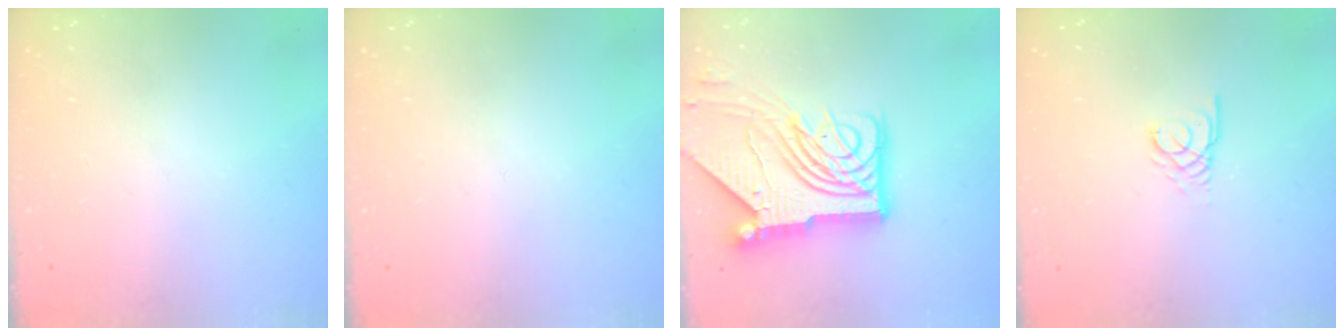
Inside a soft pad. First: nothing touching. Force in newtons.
{"total": 0.0}
{"total": 19.9, "press": 19.8, "slide": 2.6}
{"total": 2.2, "press": 2.2, "slide": 0.2}